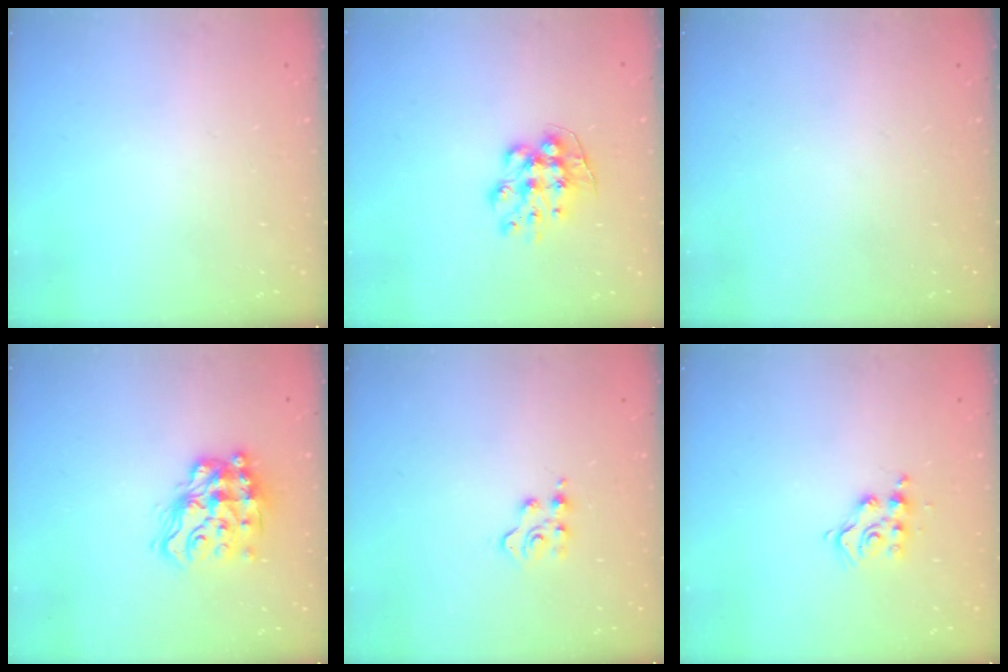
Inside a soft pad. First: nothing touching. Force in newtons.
{"total": 8.9, "press": 8.9, "slide": 0.2}
{"total": 0.0}
{"total": 15.7, "press": 15.6, "slide": 1.7}
{"total": 3.8, "press": 3.8, "slide": 0.5}
{"total": 7.4, "press": 7.4, "slide": 0.5}